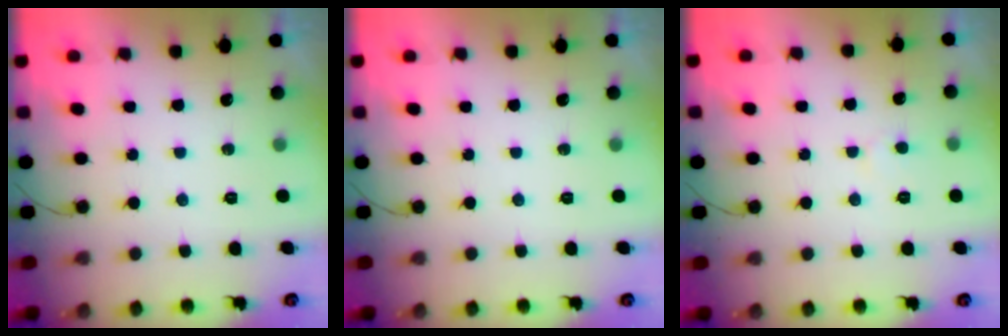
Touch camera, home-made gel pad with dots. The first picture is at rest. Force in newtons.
{"total": 0.0}
{"total": 2.0, "press": 2.0, "slide": 0.2}